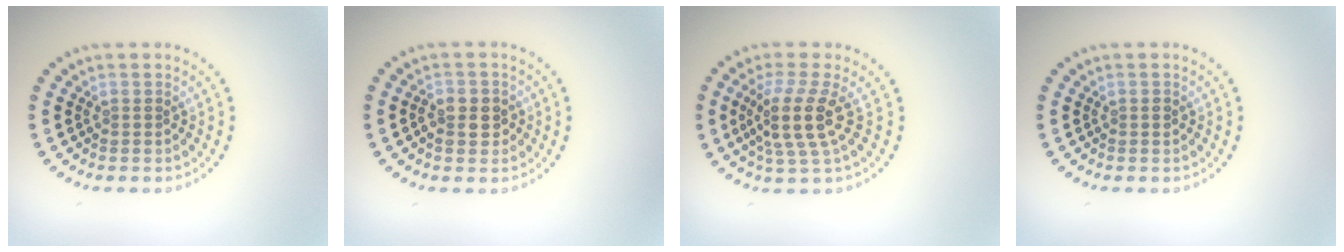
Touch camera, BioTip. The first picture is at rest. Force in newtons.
{"total": 2.6, "press": 2.5, "slide": 0.5}
{"total": 4.0, "press": 3.0, "slide": 2.6}
{"total": 0.6, "press": 0.6, "slide": 0.1}